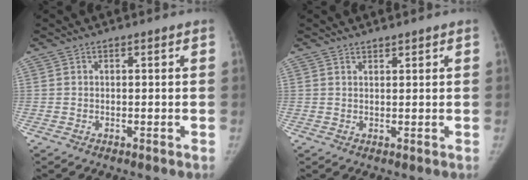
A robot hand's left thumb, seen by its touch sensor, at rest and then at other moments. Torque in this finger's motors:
{"motor_torque": [-0.32, -0.08, -0.48, 0.36, -0.04]}